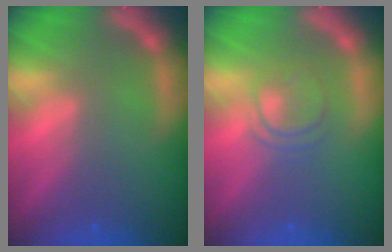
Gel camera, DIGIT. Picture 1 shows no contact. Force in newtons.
{"total": 3.0}